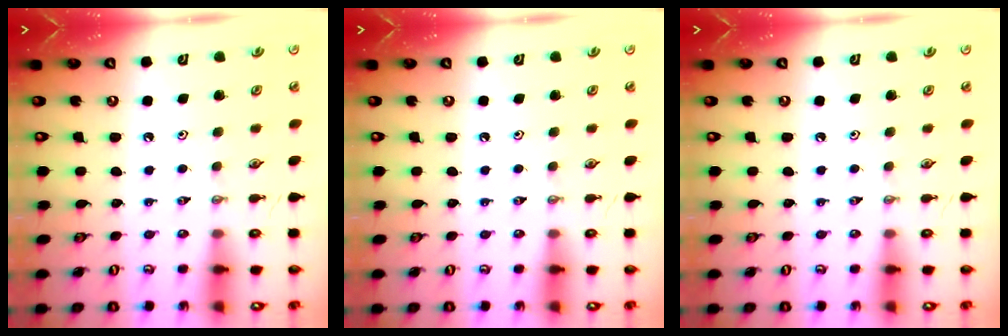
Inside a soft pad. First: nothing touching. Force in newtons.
{"total": 0.0}
{"total": 0.0}